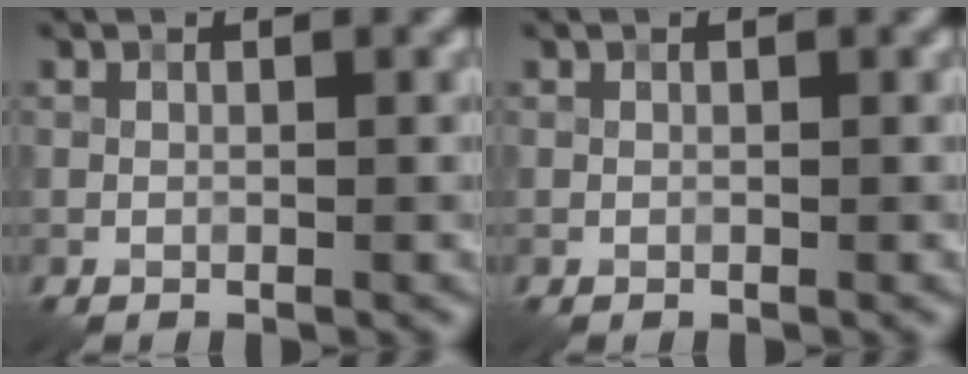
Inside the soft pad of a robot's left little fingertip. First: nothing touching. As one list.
[{"total": 0.0}]